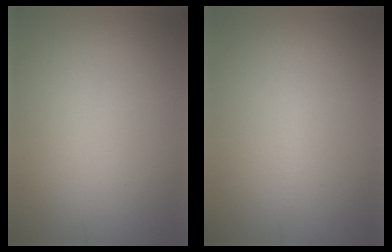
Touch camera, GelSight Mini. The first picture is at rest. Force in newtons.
{"total": 0.6, "press": 0.6, "slide": 0.0}